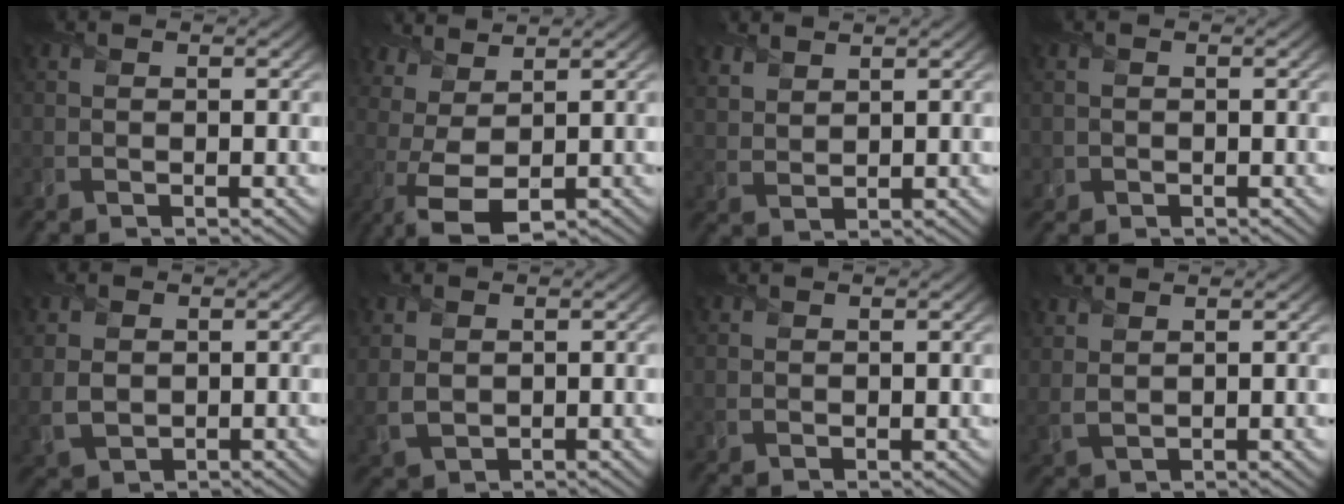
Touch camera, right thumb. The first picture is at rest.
{"total": 4.7, "force": [1.1, 1.9, 4.1], "torque": [-0.091, 0.009, 0.022]}
{"total": 3.2, "force": [2.7, 1.3, 1.0], "torque": [-0.030, 0.004, 0.066]}
{"total": 0.9, "force": [-0.4, 0.8, -0.1], "torque": [0.006, -0.003, -0.009]}
{"total": 3.8, "force": [0.5, 3.0, 2.2], "torque": [-0.057, -0.002, 0.018]}
{"total": 3.2, "force": [0.7, 2.3, 2.1], "torque": [-0.053, -0.001, 0.019]}
{"total": 0.6, "force": [0.5, 0.3, 0.2], "torque": [-0.002, 0.001, 0.011]}
{"total": 2.7, "force": [2.0, 0.8, 1.6], "torque": [-0.042, 0.004, 0.050]}